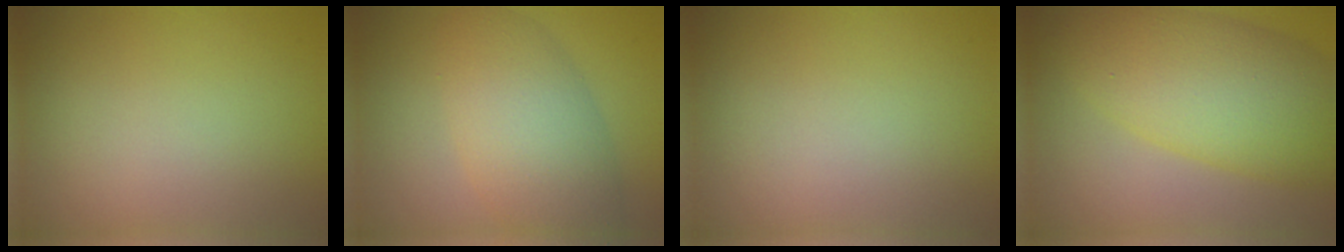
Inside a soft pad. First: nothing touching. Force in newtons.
{"total": 6.8, "press": 6.8, "slide": 0.3}
{"total": 0.0}
{"total": 9.1, "press": 9.1, "slide": 0.0}